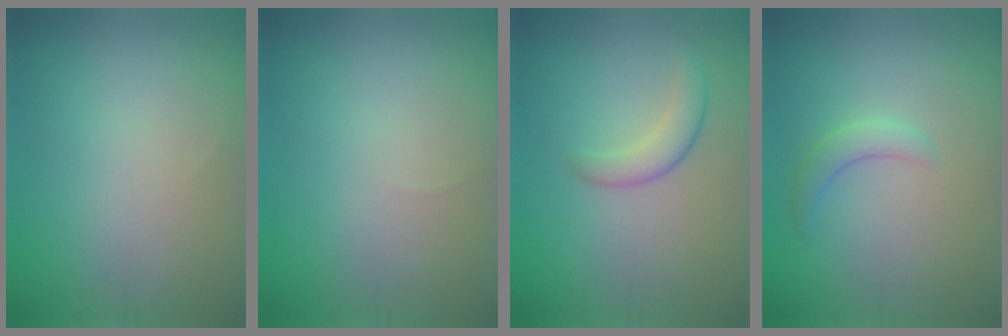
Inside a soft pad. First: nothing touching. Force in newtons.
{"total": 0.0}
{"total": 2.4, "press": 2.4, "slide": 0.1}
{"total": 1.8, "press": 1.8, "slide": 0.1}